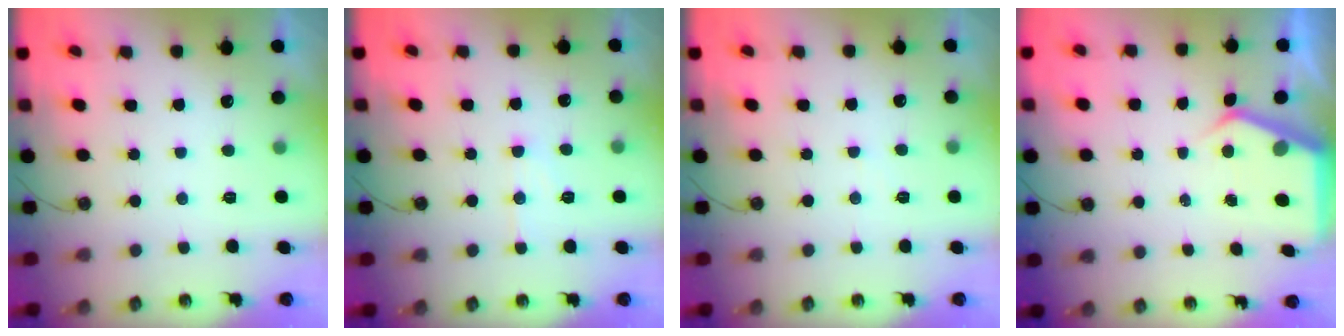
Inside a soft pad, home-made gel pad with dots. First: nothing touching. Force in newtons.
{"total": 7.6, "press": 7.5, "slide": 0.6}
{"total": 3.5, "press": 3.5, "slide": 0.5}
{"total": 4.6, "press": 4.6, "slide": 0.5}